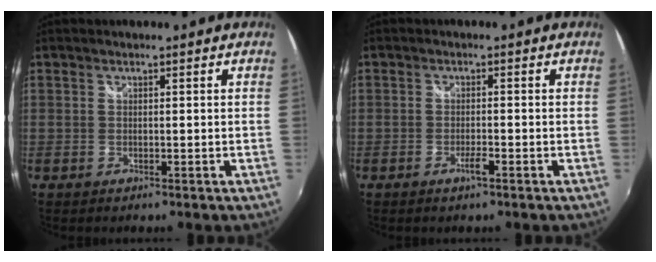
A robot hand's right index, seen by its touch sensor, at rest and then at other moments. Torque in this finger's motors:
{"motor_torque": [0.69, 0.66, 0.03, 0.06]}